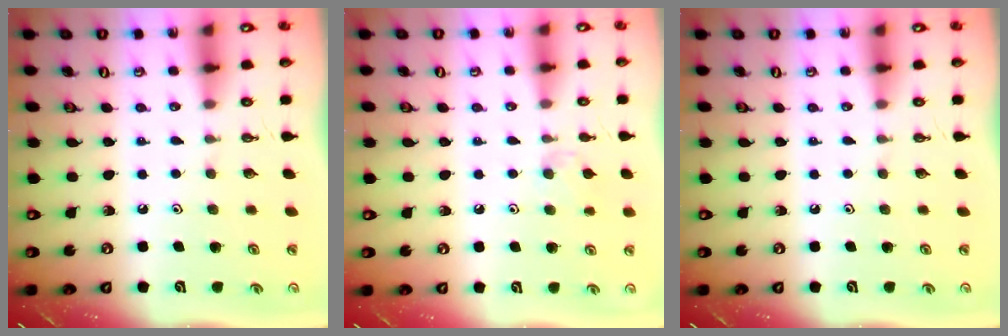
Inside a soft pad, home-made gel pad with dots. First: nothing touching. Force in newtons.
{"total": 5.1, "press": 5.0, "slide": 0.7}
{"total": 0.0}